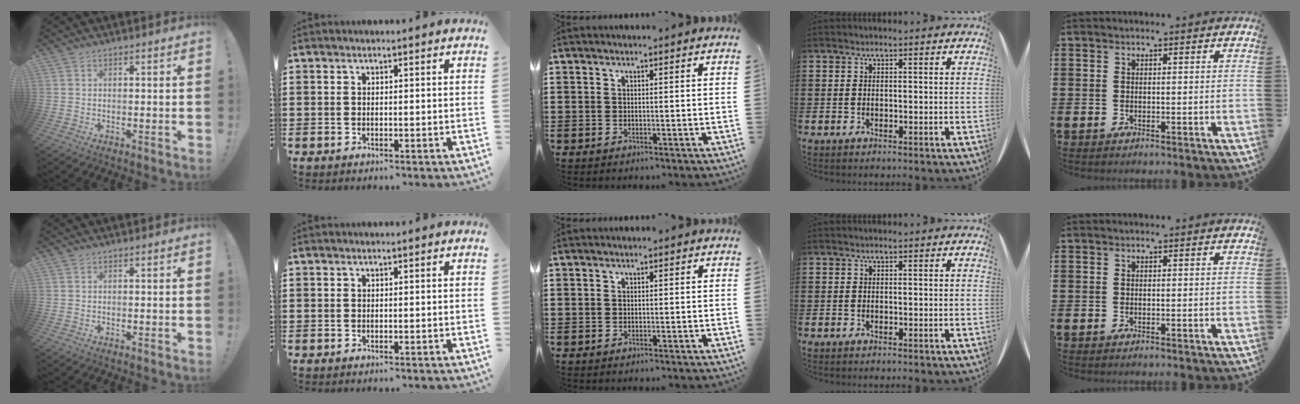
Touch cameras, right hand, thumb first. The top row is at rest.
{}